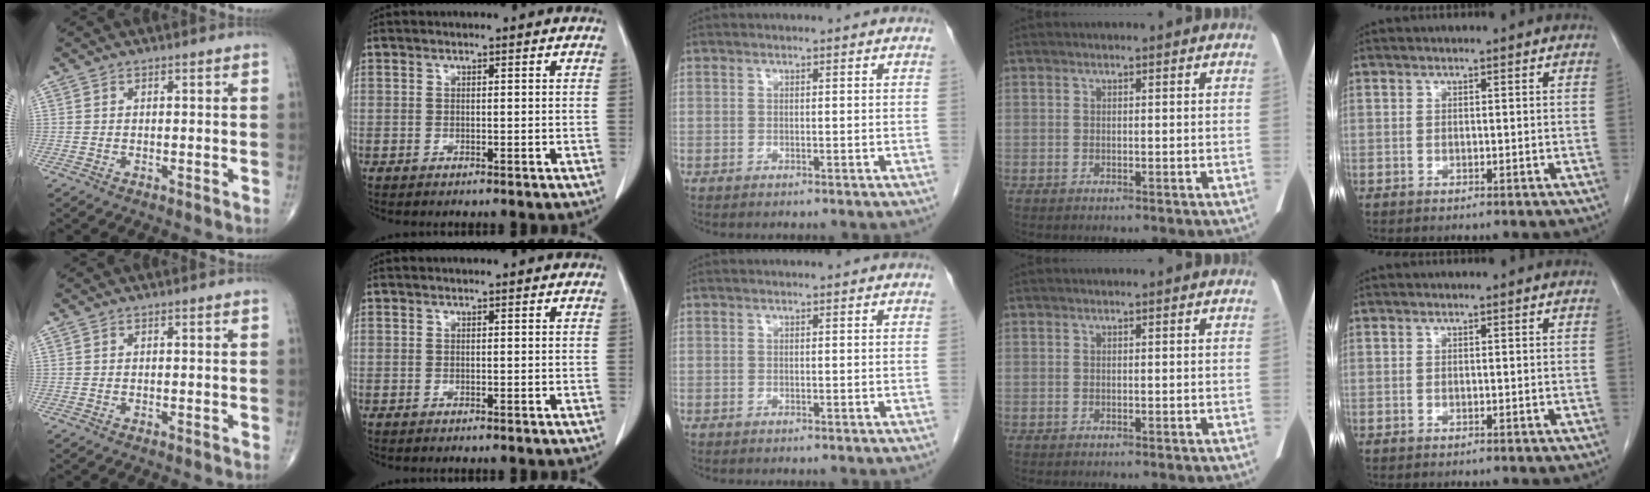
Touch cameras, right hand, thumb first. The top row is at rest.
{}